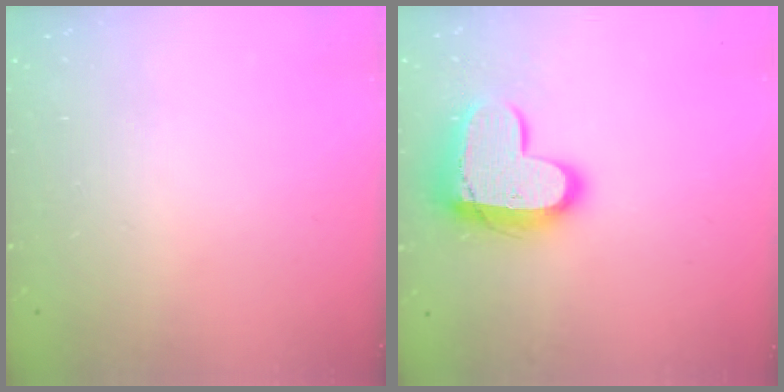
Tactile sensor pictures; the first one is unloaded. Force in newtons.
{"total": 15.3, "press": 15.2, "slide": 1.2}